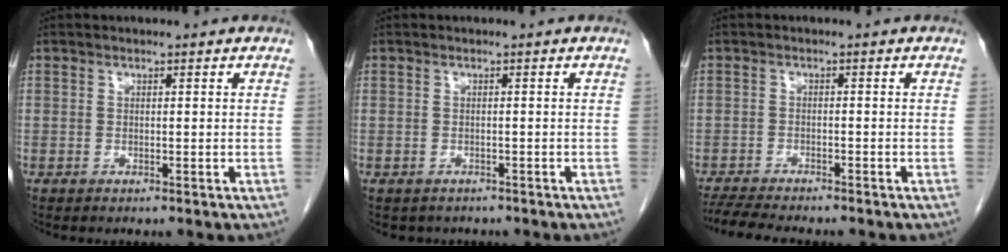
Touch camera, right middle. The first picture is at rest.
{"total": 2.5, "force": [-2.0, 1.4, 0.2], "torque": [-0.006, 0.003, -0.027]}
{"total": 7.8, "force": [-7.0, 0.7, 3.4], "torque": [-0.057, -0.014, -0.112]}